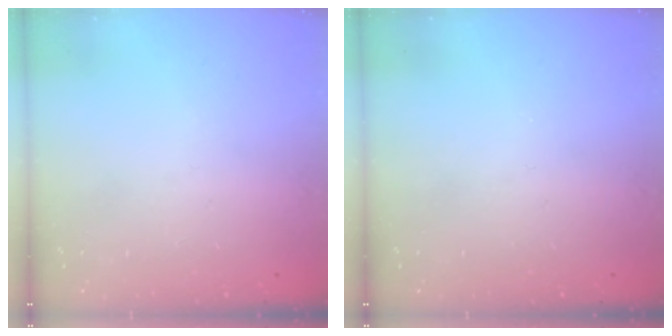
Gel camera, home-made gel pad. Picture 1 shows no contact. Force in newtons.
{"total": 0.0}